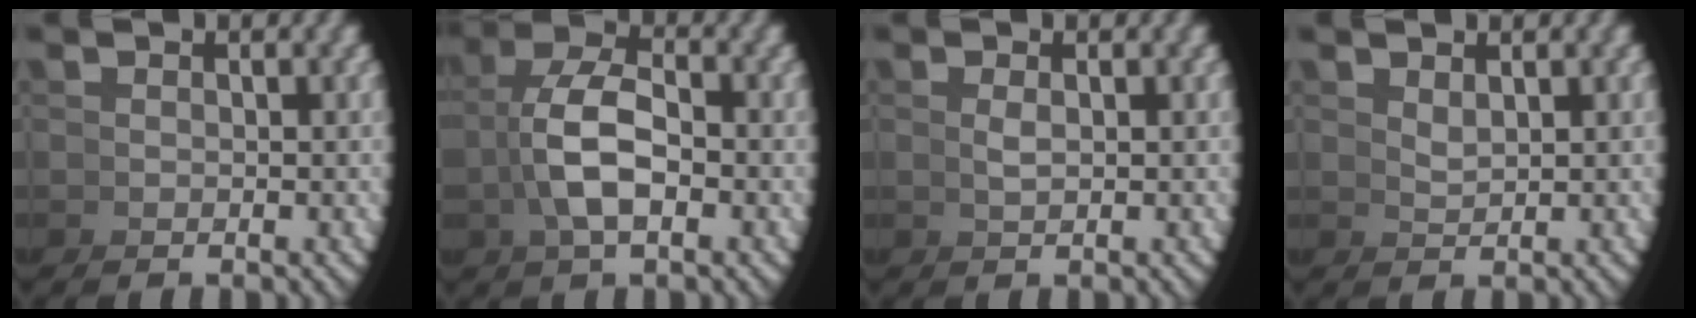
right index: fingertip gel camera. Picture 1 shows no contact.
{"total": 4.5, "force": [0.9, 1.9, 4.1], "torque": [-0.082, 0.000, 0.019]}
{"total": 1.1, "force": [0.6, -0.8, 0.3], "torque": [-0.008, 0.001, 0.018]}
{"total": 2.2, "force": [1.6, -1.5, 0.0], "torque": [0.010, 0.004, 0.040]}